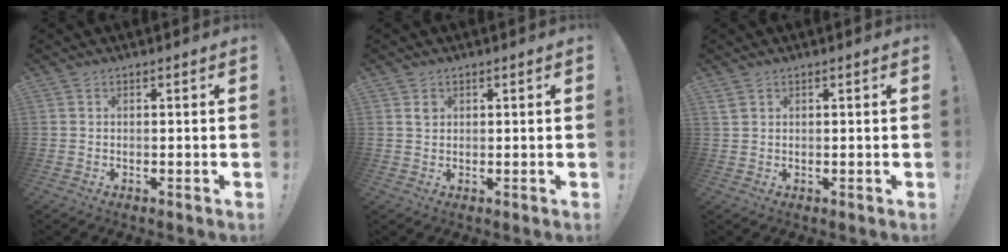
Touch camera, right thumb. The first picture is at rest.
{"total": 1.5, "force": [0.9, 1.2, 0.4], "torque": [0.007, -0.007, 0.014]}
{"total": 1.6, "force": [1.0, 0.9, 0.8], "torque": [-0.016, 0.003, 0.020]}